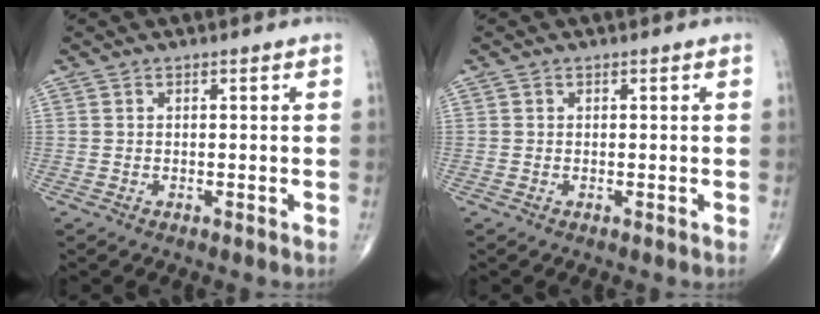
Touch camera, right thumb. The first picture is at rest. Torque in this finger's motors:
{"motor_torque": [-0.46, -0.13, -0.14, 0.03, 0.03]}